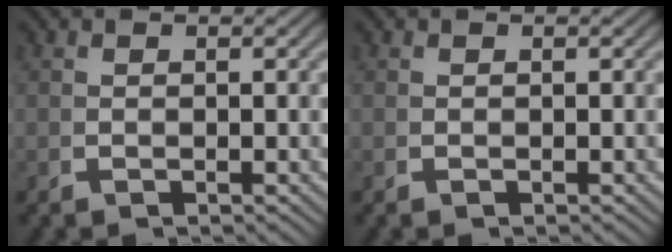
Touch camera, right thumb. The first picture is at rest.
{"total": 0.0}